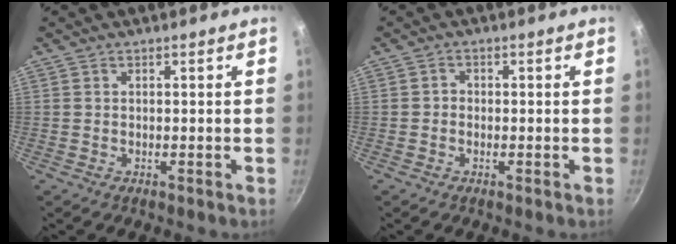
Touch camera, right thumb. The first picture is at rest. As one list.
[{"total": 1.1, "force": [-0.4, 0.9, 0.3], "torque": [-0.002, 0.001, -0.012]}]